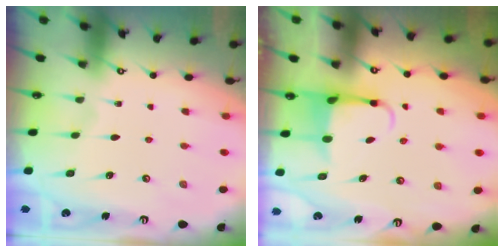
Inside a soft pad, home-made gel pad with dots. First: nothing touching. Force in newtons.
{"total": 3.8, "press": 3.7, "slide": 0.7}